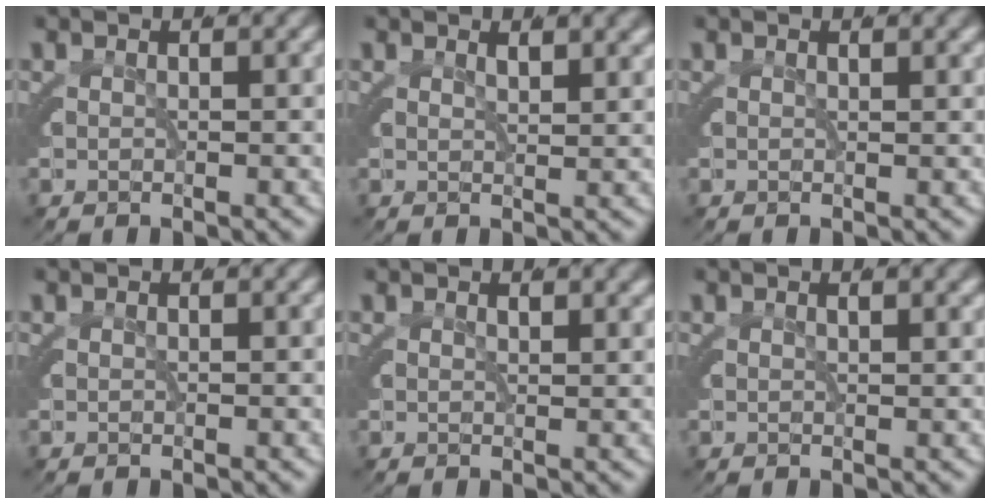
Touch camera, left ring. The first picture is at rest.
{"total": 1.6, "force": [0.8, -1.4, 0.1], "torque": [0.003, 0.001, 0.014]}
{"total": 0.6, "force": [0.5, -0.3, 0.2], "torque": [0.001, 0.005, 0.006]}
{"total": 0.0}
{"total": 0.9, "force": [0.6, -0.4, 0.4], "torque": [0.000, 0.003, 0.009]}
{"total": 0.9, "force": [0.5, -0.7, 0.2], "torque": [0.003, 0.008, 0.006]}